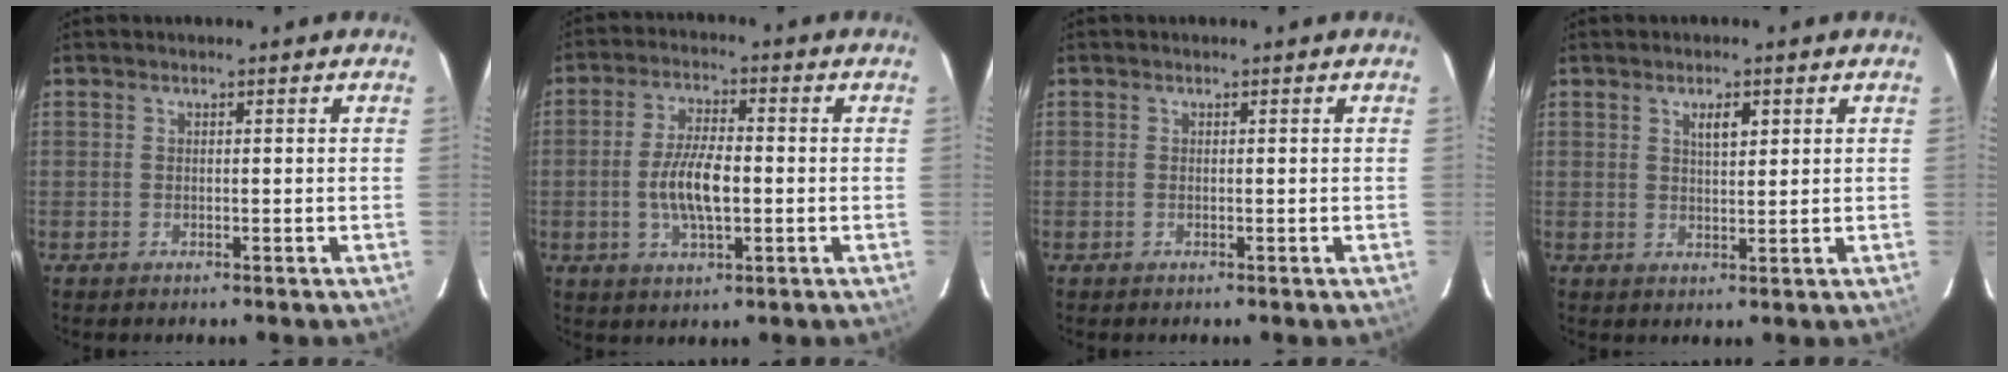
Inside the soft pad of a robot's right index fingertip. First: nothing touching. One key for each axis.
{"total": 8.5, "fx": -1.3, "fy": 3.2, "fz": 7.8, "tx": -0.154, "ty": 0.001, "tz": -0.023}
{"total": 0.0}
{"total": 3.1, "fx": 1.5, "fy": 1.2, "fz": 2.5, "tx": -0.040, "ty": 0.003, "tz": 0.025}